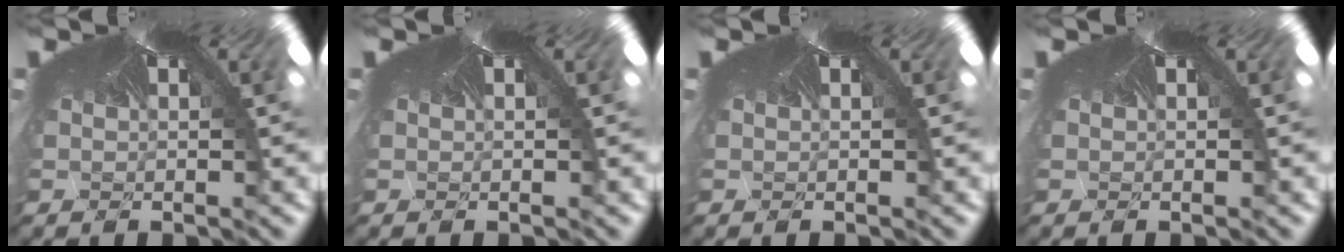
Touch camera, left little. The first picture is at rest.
{"total": 0.0}
{"total": 0.0}
{"total": 0.0}